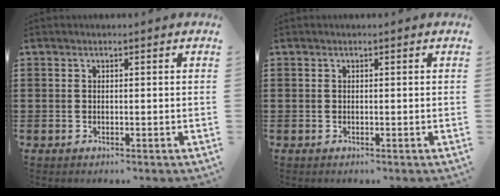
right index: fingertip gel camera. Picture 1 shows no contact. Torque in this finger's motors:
{"motor_torque": [0.14, -0.08, 0.00, 0.01]}